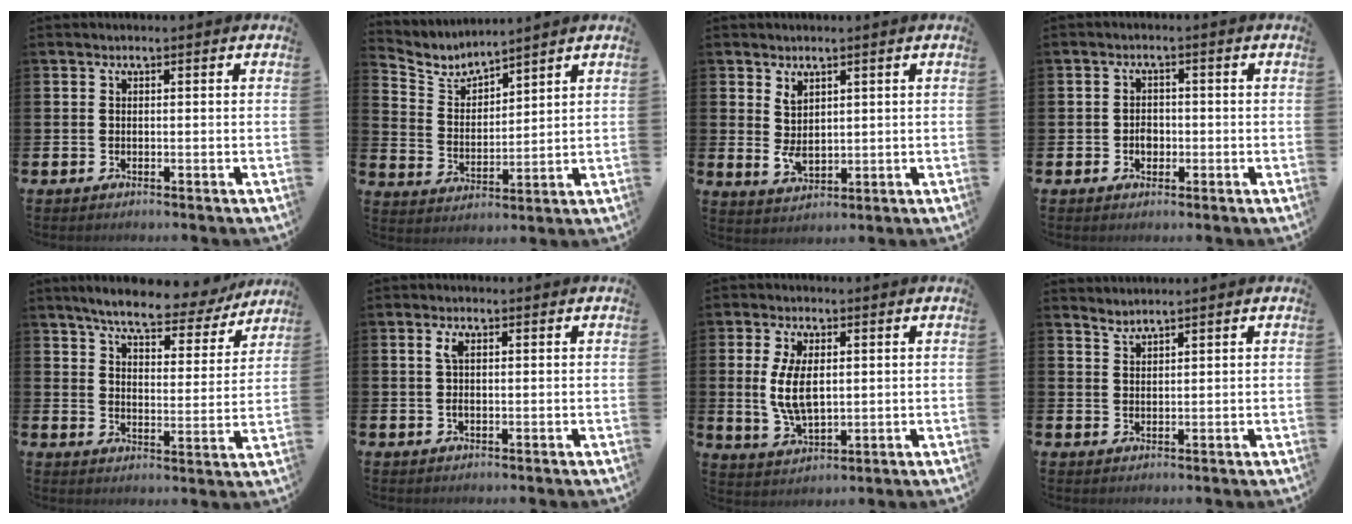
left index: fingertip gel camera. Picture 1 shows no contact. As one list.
[{"total": 4.2, "force": [4.1, 0.8, 0.3], "torque": [-0.034, -0.031, 0.069]}, {"total": 3.2, "force": [1.7, 1.9, 2.0], "torque": [-0.026, -0.011, 0.027]}, {"total": 2.0, "force": [-0.7, 1.6, 1.0], "torque": [-0.012, 0.002, -0.016]}, {"total": 7.1, "force": [6.4, 1.4, 2.6], "torque": [-0.065, -0.038, 0.107]}, {"total": 2.2, "force": [0.7, 1.0, 1.9], "torque": [-0.038, 0.005, 0.009]}, {"total": 6.8, "force": [1.2, 3.4, 5.8], "torque": [-0.107, 0.001, 0.017]}, {"total": 1.7, "force": [1.6, -0.1, -0.3], "torque": [0.003, -0.006, 0.030]}]